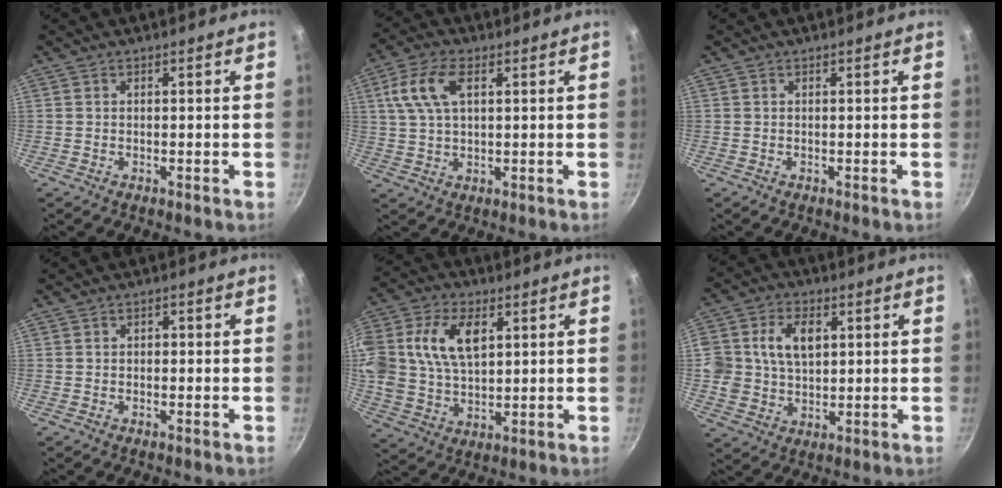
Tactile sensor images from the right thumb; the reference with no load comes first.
{"total": 8.9, "force": [2.9, 4.6, 7.0], "torque": [-0.151, 0.009, 0.056]}
{"total": 0.0}
{"total": 0.9, "force": [-0.1, 0.7, 0.6], "torque": [0.005, 0.005, -0.006]}
{"total": 18.5, "force": [5.1, 11.8, 13.3], "torque": [-0.285, 0.005, 0.094]}
{"total": 11.2, "force": [2.5, 7.9, 7.5], "torque": [-0.119, 0.002, 0.052]}